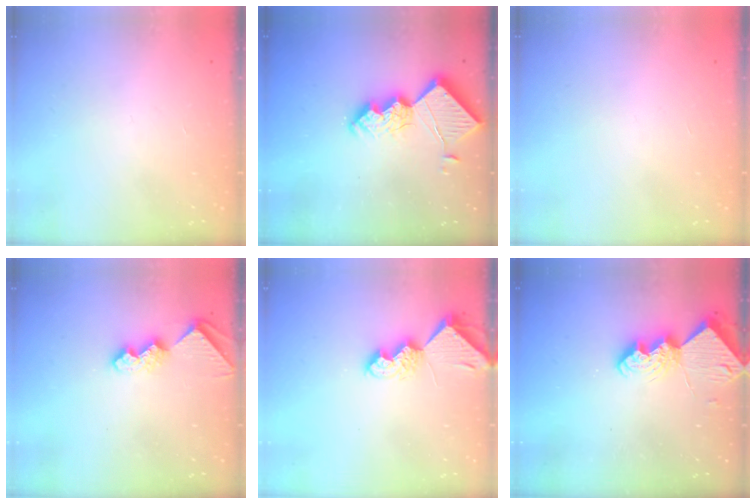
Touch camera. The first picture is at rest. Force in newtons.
{"total": 15.8, "press": 15.8, "slide": 0.8}
{"total": 0.0}
{"total": 8.2, "press": 8.2, "slide": 0.4}
{"total": 7.3, "press": 7.2, "slide": 1.0}
{"total": 11.5, "press": 11.4, "slide": 1.0}